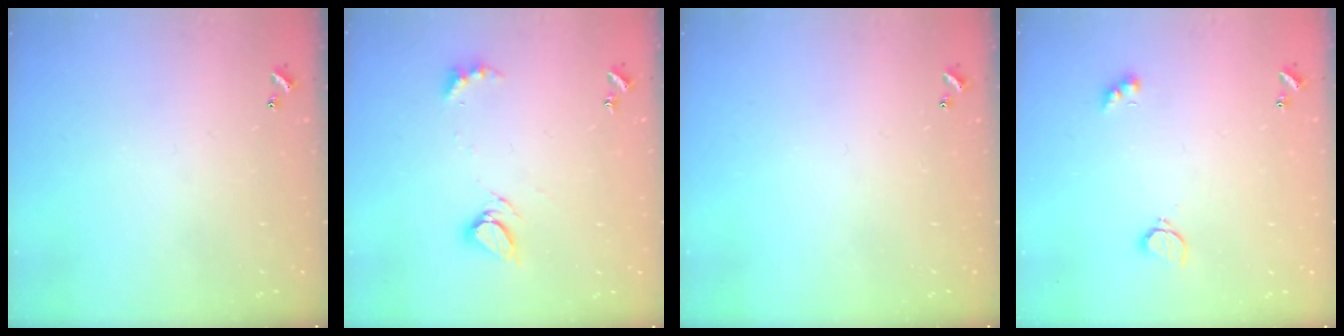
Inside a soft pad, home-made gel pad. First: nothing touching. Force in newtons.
{"total": 8.2, "press": 8.1, "slide": 0.9}
{"total": 0.0}
{"total": 3.1, "press": 3.0, "slide": 0.6}